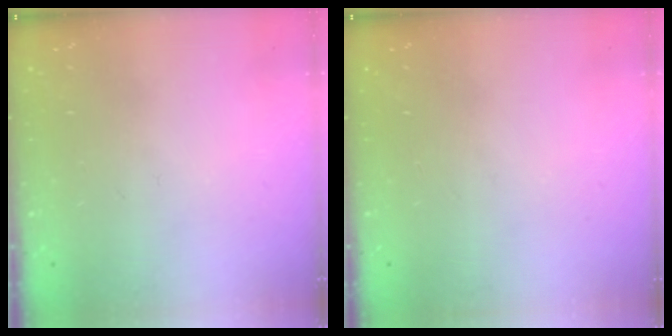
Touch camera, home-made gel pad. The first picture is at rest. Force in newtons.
{"total": 0.0}